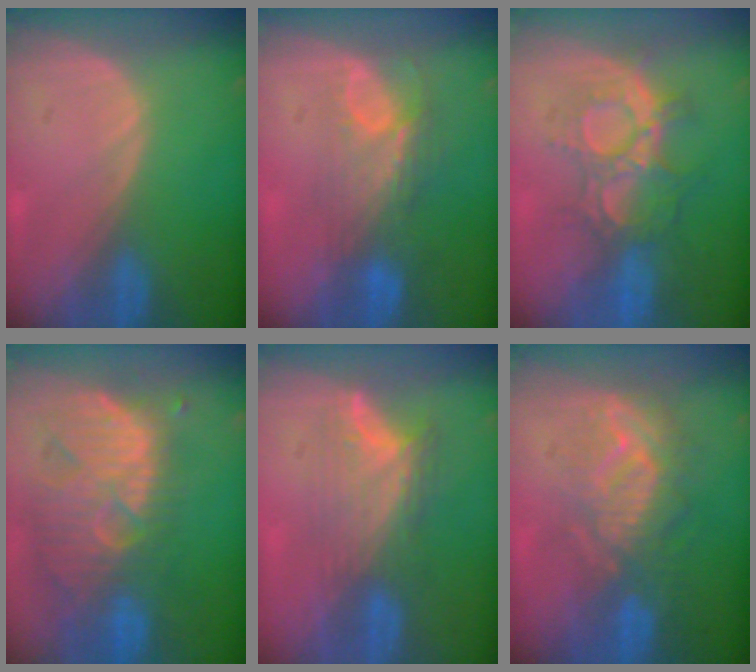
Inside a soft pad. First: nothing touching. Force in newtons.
{"total": 7.5, "press": 6.5, "slide": 3.7}
{"total": 8.8, "press": 8.5, "slide": 2.3}
{"total": 12.4, "press": 11.1, "slide": 5.5}
{"total": 7.9, "press": 6.8, "slide": 4.1}
{"total": 9.1, "press": 8.7, "slide": 2.7}